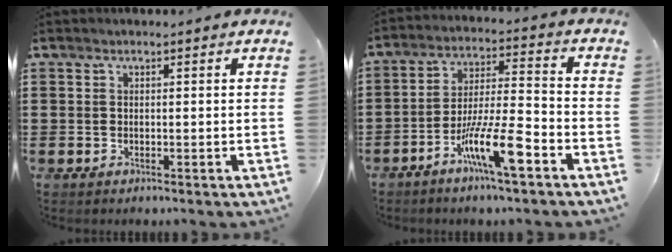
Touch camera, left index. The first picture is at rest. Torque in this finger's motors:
{"motor_torque": [1.51, 0.63, 0.42, 0.21]}